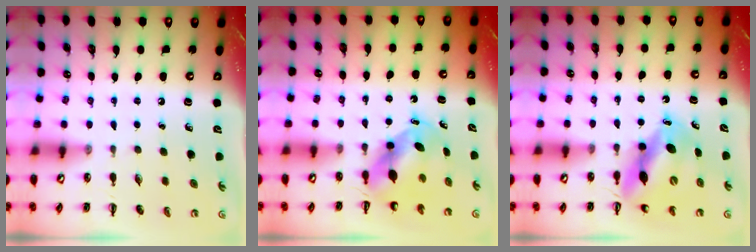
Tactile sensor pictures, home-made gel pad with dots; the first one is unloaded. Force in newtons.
{"total": 5.3, "press": 5.1, "slide": 1.4}
{"total": 11.5, "press": 11.0, "slide": 3.2}